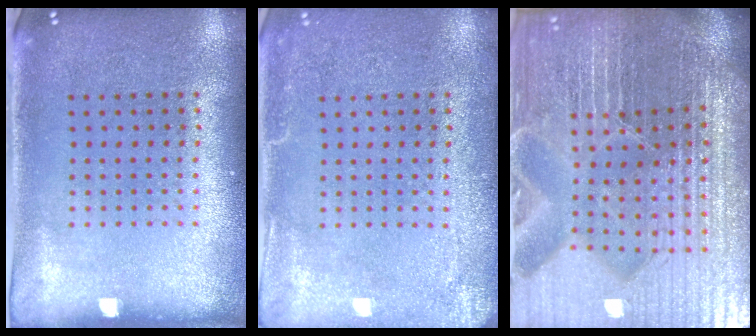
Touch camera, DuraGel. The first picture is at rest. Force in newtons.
{"total": 2.8, "press": 2.8, "slide": 0.3}
{"total": 7.0, "press": 6.1, "slide": 3.4}